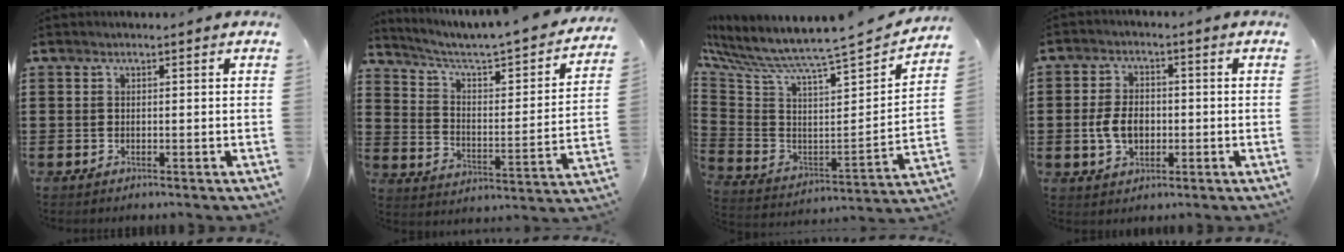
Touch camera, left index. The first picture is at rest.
{"total": 3.6, "force": [2.8, 0.8, 2.1], "torque": [-0.061, -0.034, 0.034]}
{"total": 6.4, "force": [5.7, 0.0, 2.9], "torque": [-0.087, -0.064, 0.083]}
{"total": 5.6, "force": [-0.9, 3.7, 4.1], "torque": [-0.084, 0.000, -0.023]}